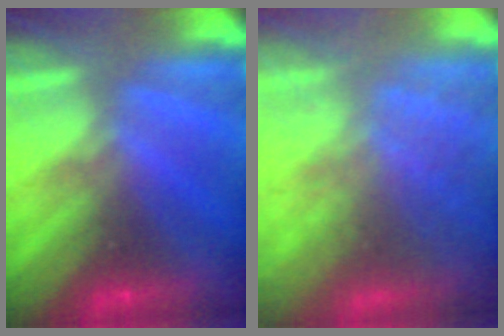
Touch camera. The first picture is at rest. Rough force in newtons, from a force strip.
{"total": 10.5}